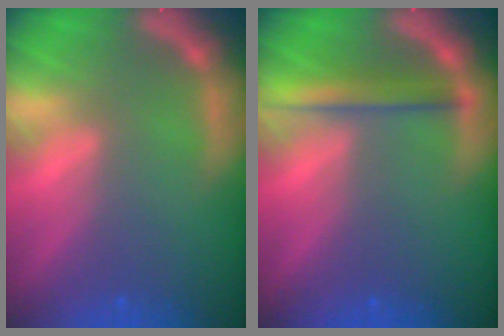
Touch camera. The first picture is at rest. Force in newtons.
{"total": 2.9}